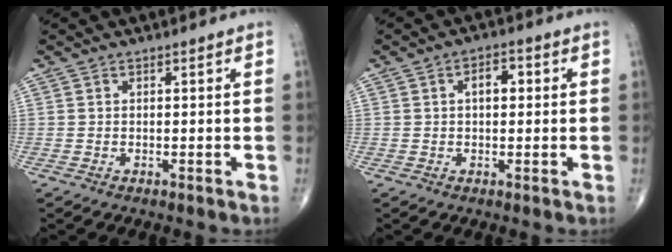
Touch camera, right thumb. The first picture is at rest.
{"total": 3.8, "force": [0.7, 2.1, 3.0], "torque": [-0.038, 0.009, 0.008]}